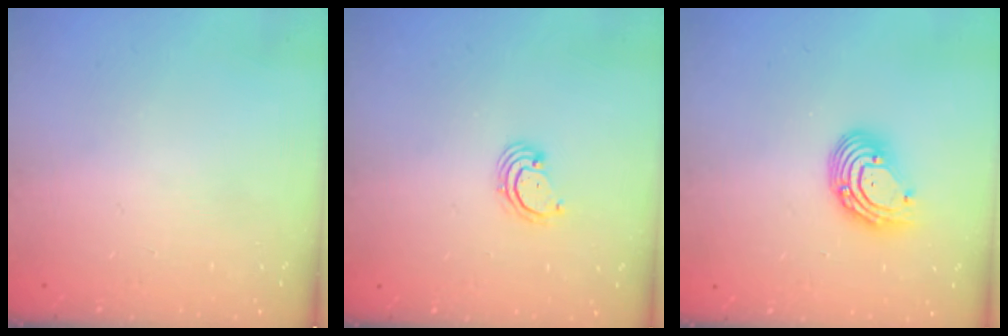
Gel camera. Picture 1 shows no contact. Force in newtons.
{"total": 2.7, "press": 2.7, "slide": 0.3}
{"total": 8.9, "press": 8.8, "slide": 0.8}